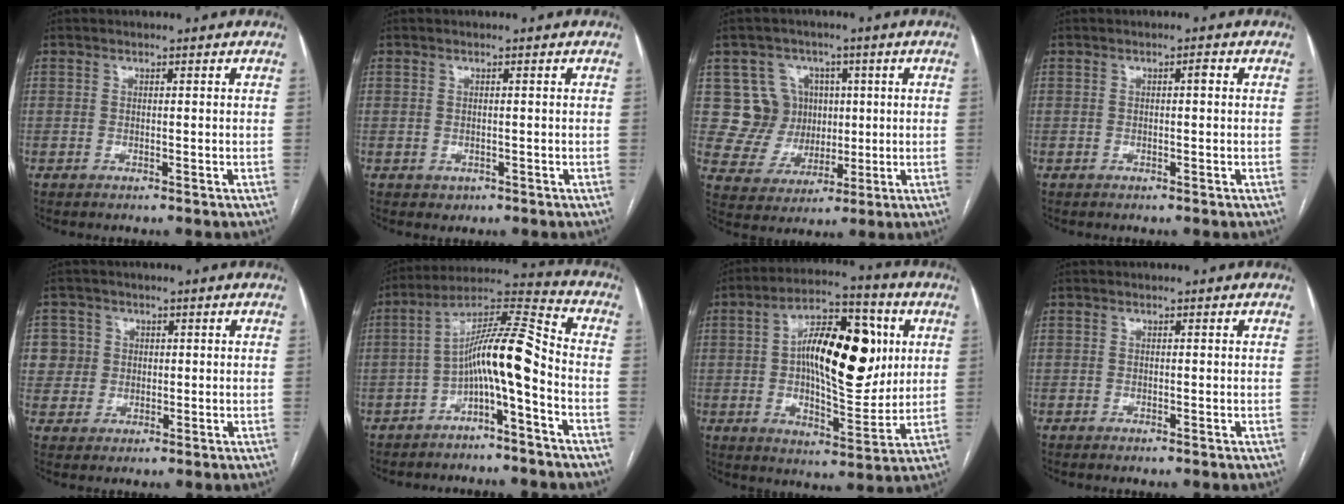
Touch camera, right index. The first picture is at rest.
{"total": 0.8, "force": [-0.2, 0.7, 0.4], "torque": [-0.008, 0.001, 0.003]}
{"total": 9.2, "force": [2.5, 8.8, 1.1], "torque": [-0.019, 0.035, 0.055]}
{"total": 0.9, "force": [0.1, 0.2, 0.9], "torque": [-0.012, 0.003, 0.001]}
{"total": 6.2, "force": [1.4, 6.0, 0.3], "torque": [0.001, 0.017, 0.032]}
{"total": 10.9, "force": [-3.4, 0.7, 10.4], "torque": [-0.178, 0.035, -0.062]}
{"total": 18.0, "force": [3.2, 6.6, 16.5], "torque": [-0.270, 0.025, 0.052]}
{"total": 0.0}